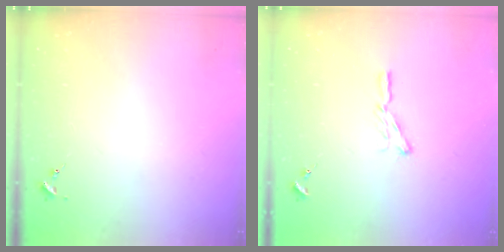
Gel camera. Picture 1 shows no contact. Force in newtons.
{"total": 5.8, "press": 5.7, "slide": 0.6}